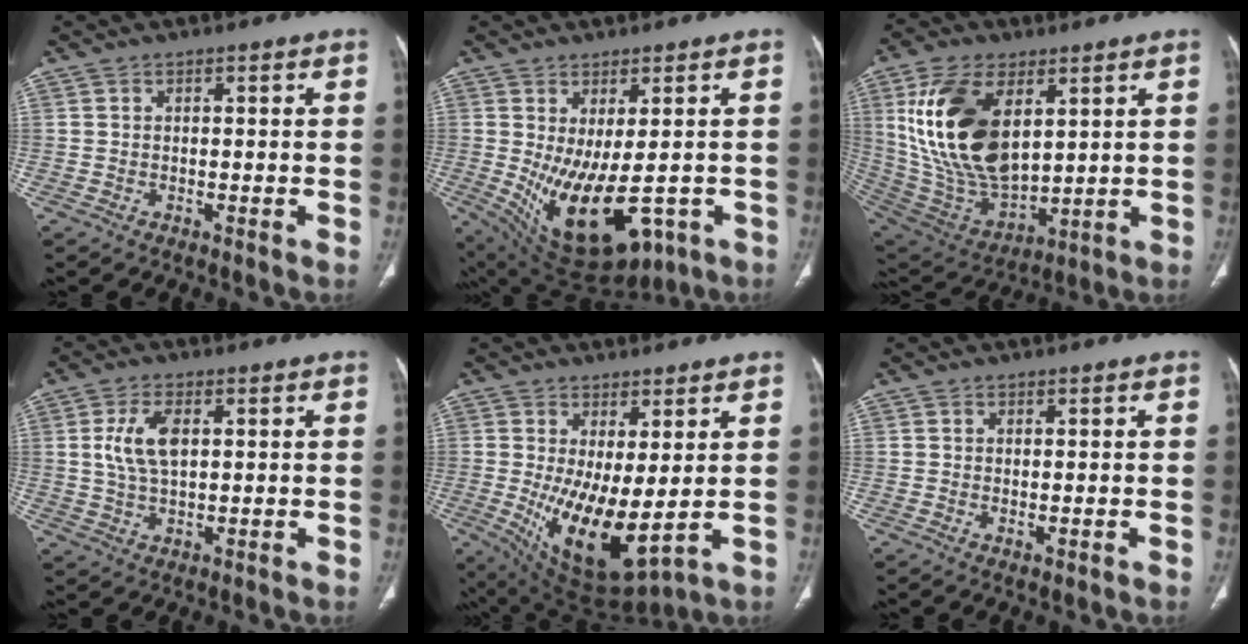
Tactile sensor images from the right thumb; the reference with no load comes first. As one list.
[{"total": 16.8, "force": [-4.2, 7.9, 14.2], "torque": [-0.233, -0.019, -0.032]}, {"total": 22.3, "force": [6.4, 12.2, 17.5], "torque": [-0.325, -0.031, 0.132]}, {"total": 7.2, "force": [1.5, 3.7, 6.0], "torque": [-0.125, -0.001, 0.031]}, {"total": 13.0, "force": [-0.2, 5.0, 11.9], "torque": [-0.207, -0.032, 0.019]}, {"total": 1.2, "force": [-0.2, 0.4, 1.1], "torque": [-0.025, -0.006, 0.000]}]